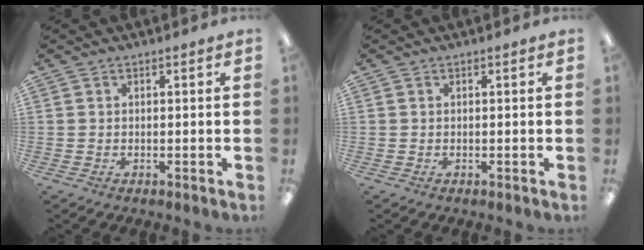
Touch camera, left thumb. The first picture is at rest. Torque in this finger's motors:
{"motor_torque": [0.04, 0.01, 0.13, -0.19, -0.01]}